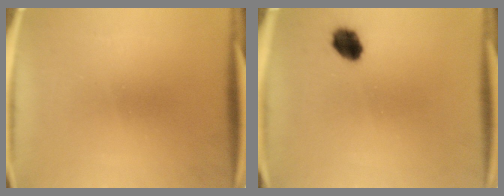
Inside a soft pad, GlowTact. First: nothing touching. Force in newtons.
{"total": 5.6}